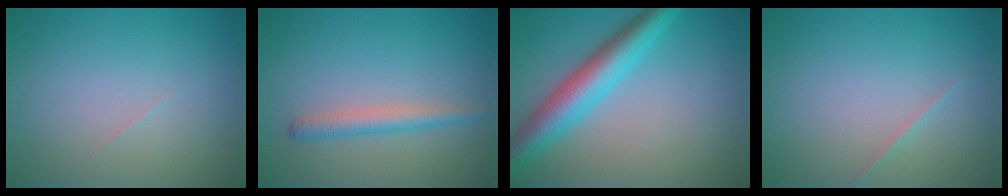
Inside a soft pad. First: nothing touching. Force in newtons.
{"total": 2.1, "press": 2.1, "slide": 0.1}
{"total": 5.6, "press": 5.6, "slide": 0.2}
{"total": 0.5, "press": 0.5, "slide": 0.0}